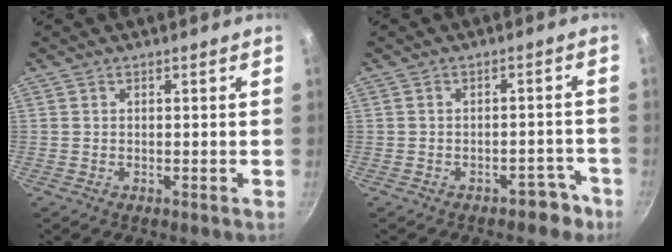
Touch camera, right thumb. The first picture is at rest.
{"total": 4.4, "force": [-3.0, 2.5, 1.9], "torque": [0.009, 0.046, -0.017]}